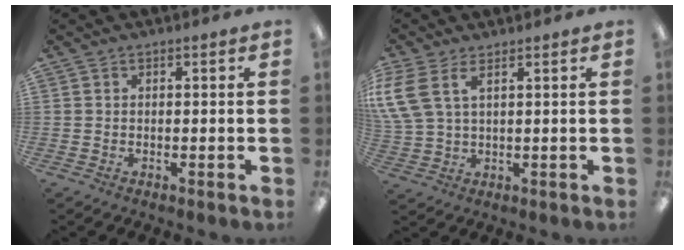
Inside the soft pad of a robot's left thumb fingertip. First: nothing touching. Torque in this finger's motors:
{"motor_torque": [1.86, 1.91, 1.99, -0.77, 0.50]}